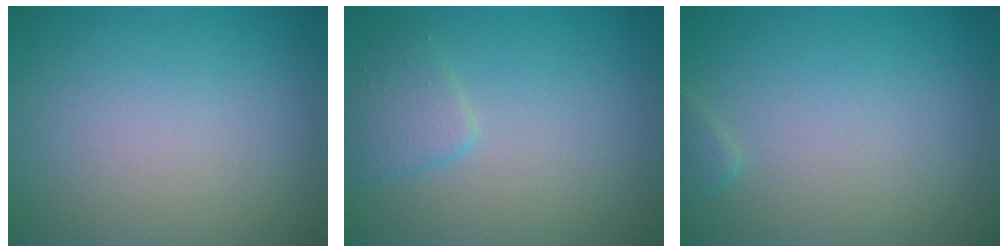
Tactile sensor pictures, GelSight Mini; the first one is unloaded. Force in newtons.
{"total": 2.0, "press": 2.0, "slide": 0.1}
{"total": 0.6, "press": 0.6, "slide": 0.1}